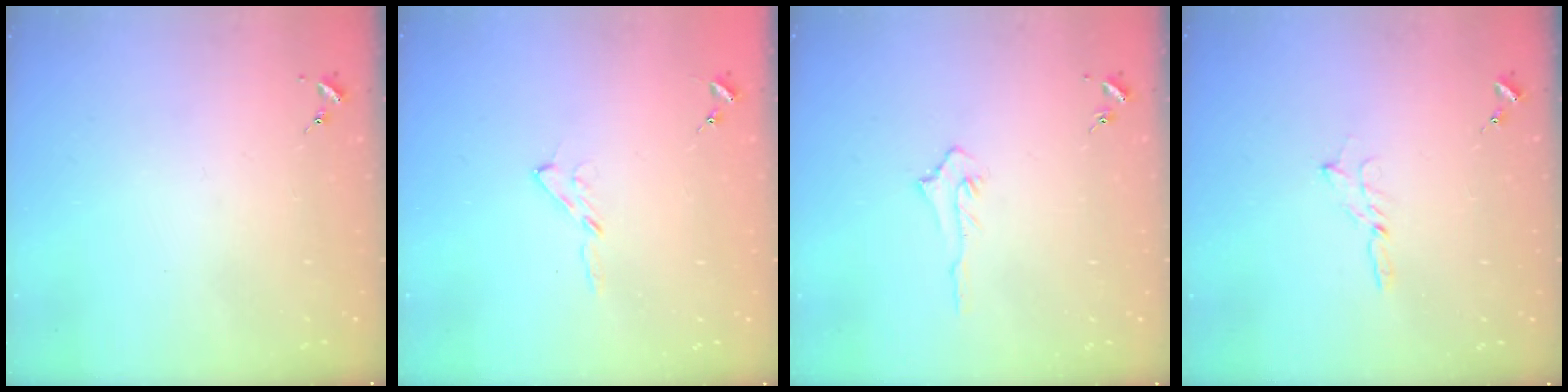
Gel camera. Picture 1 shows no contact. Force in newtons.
{"total": 3.7, "press": 3.7, "slide": 0.4}
{"total": 3.9, "press": 3.9, "slide": 0.7}
{"total": 2.1, "press": 2.1, "slide": 0.2}